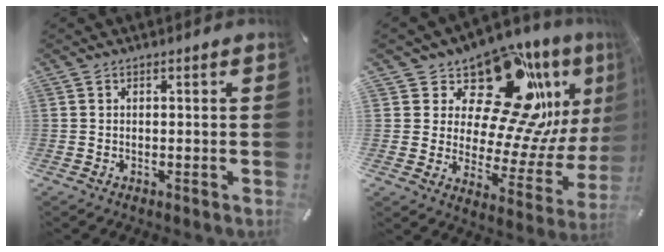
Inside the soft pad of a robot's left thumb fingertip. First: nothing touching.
{"total": 22.6, "force": [14.4, 10.5, 14.0], "torque": [-0.195, -0.106, 0.241]}